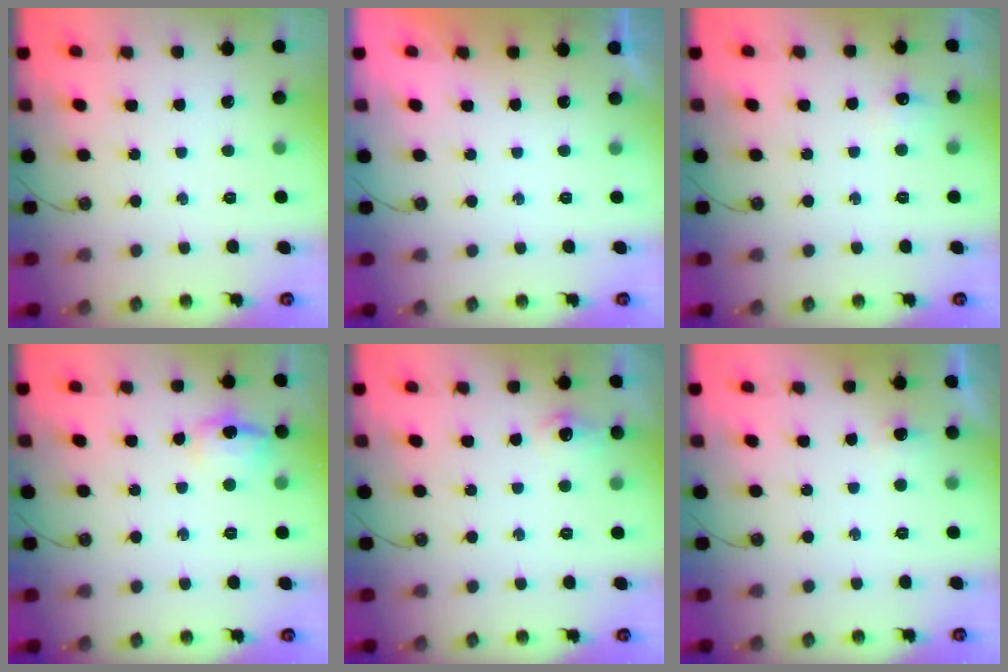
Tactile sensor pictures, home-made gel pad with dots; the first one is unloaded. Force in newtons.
{"total": 0.0}
{"total": 5.8, "press": 5.8, "slide": 0.9}
{"total": 10.7, "press": 10.7, "slide": 0.8}
{"total": 7.4, "press": 7.4, "slide": 0.8}
{"total": 3.9, "press": 3.8, "slide": 1.0}